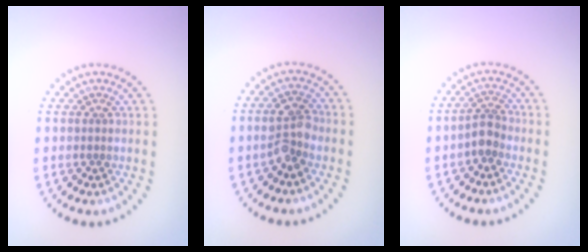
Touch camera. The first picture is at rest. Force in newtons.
{"total": 2.8, "press": 2.7, "slide": 0.6}
{"total": 2.0, "press": 1.7, "slide": 1.1}